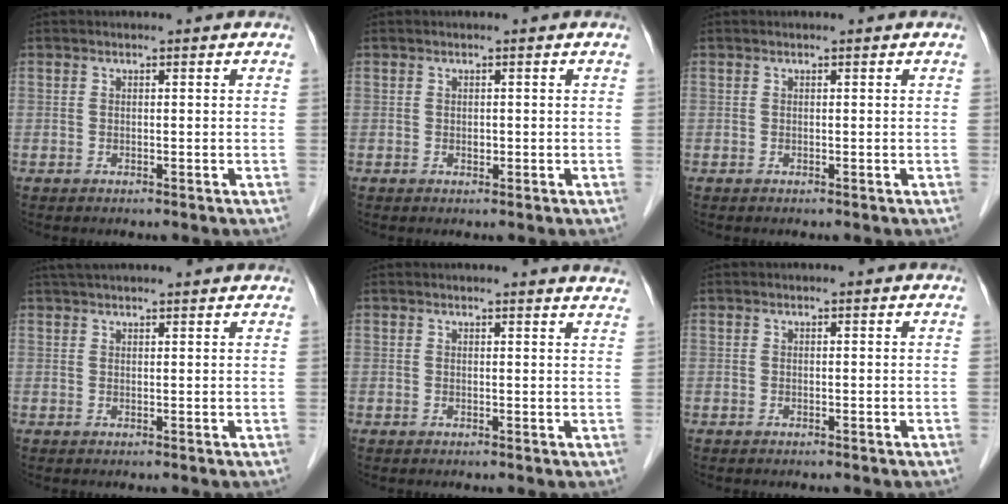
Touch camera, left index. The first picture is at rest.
{"total": 0.6, "force": [-0.3, 0.4, 0.3], "torque": [-0.006, -0.004, -0.006]}
{"total": 0.0}
{"total": 10.7, "force": [9.6, 0.9, 4.5], "torque": [-0.069, 0.036, 0.129]}
{"total": 8.5, "force": [8.3, 0.2, 1.9], "torque": [-0.012, -0.017, 0.067]}
{"total": 0.0}